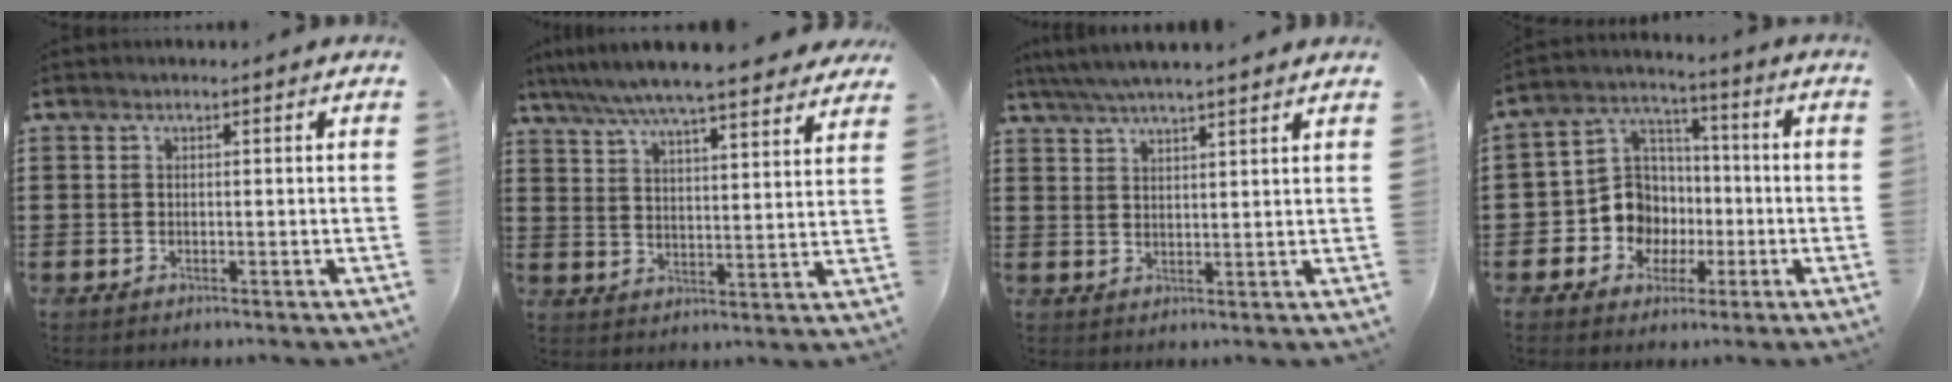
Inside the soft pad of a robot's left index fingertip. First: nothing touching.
{"total": 7.2, "force": [6.6, 0.0, 3.0], "torque": [-0.082, -0.035, 0.114]}
{"total": 4.3, "force": [3.9, -0.1, 1.8], "torque": [-0.046, -0.011, 0.070]}
{"total": 9.8, "force": [-1.7, 9.1, 3.2], "torque": [-0.110, 0.010, -0.027]}